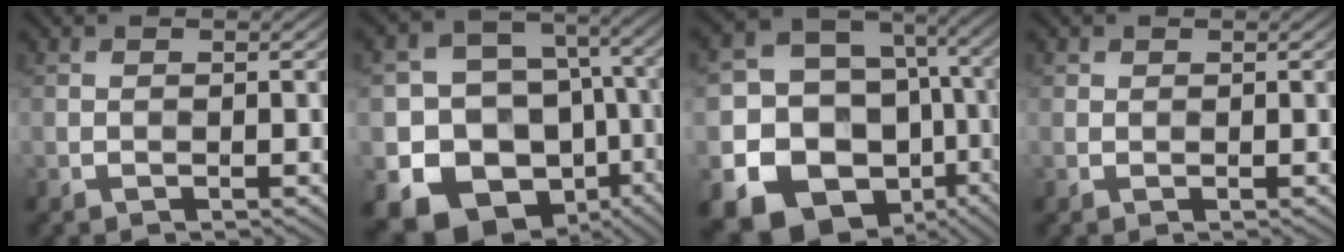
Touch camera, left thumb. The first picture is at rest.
{"total": 17.7, "force": [-6.8, 14.3, 8.0], "torque": [-0.166, -0.032, -0.110]}
{"total": 19.5, "force": [-6.6, 16.0, 9.0], "torque": [-0.205, -0.045, -0.100]}
{"total": 0.7, "force": [0.5, 0.5, 0.1], "torque": [0.001, -0.001, 0.008]}